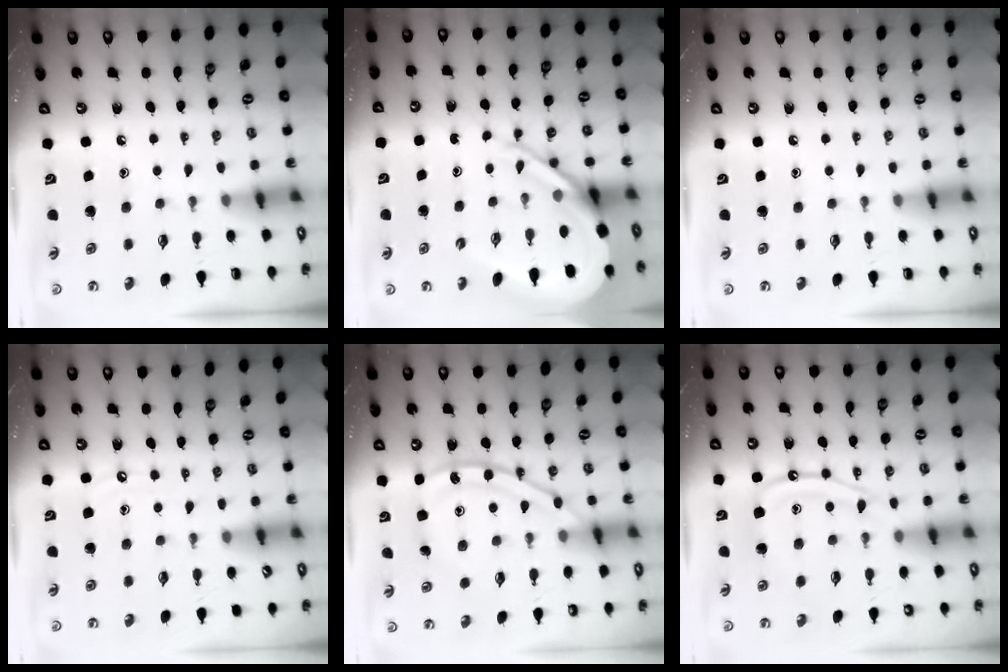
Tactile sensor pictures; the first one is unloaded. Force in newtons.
{"total": 13.6, "press": 13.5, "slide": 1.4}
{"total": 0.0}
{"total": 5.4, "press": 5.4, "slide": 0.7}
{"total": 12.7, "press": 12.7, "slide": 0.2}
{"total": 11.0, "press": 11.0, "slide": 0.7}